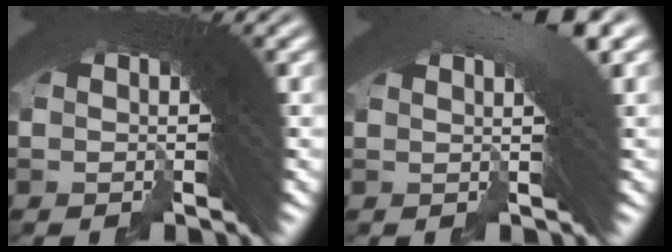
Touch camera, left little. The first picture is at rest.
{"total": 4.0, "force": [2.1, 0.6, 3.3], "torque": [-0.033, 0.014, 0.024]}